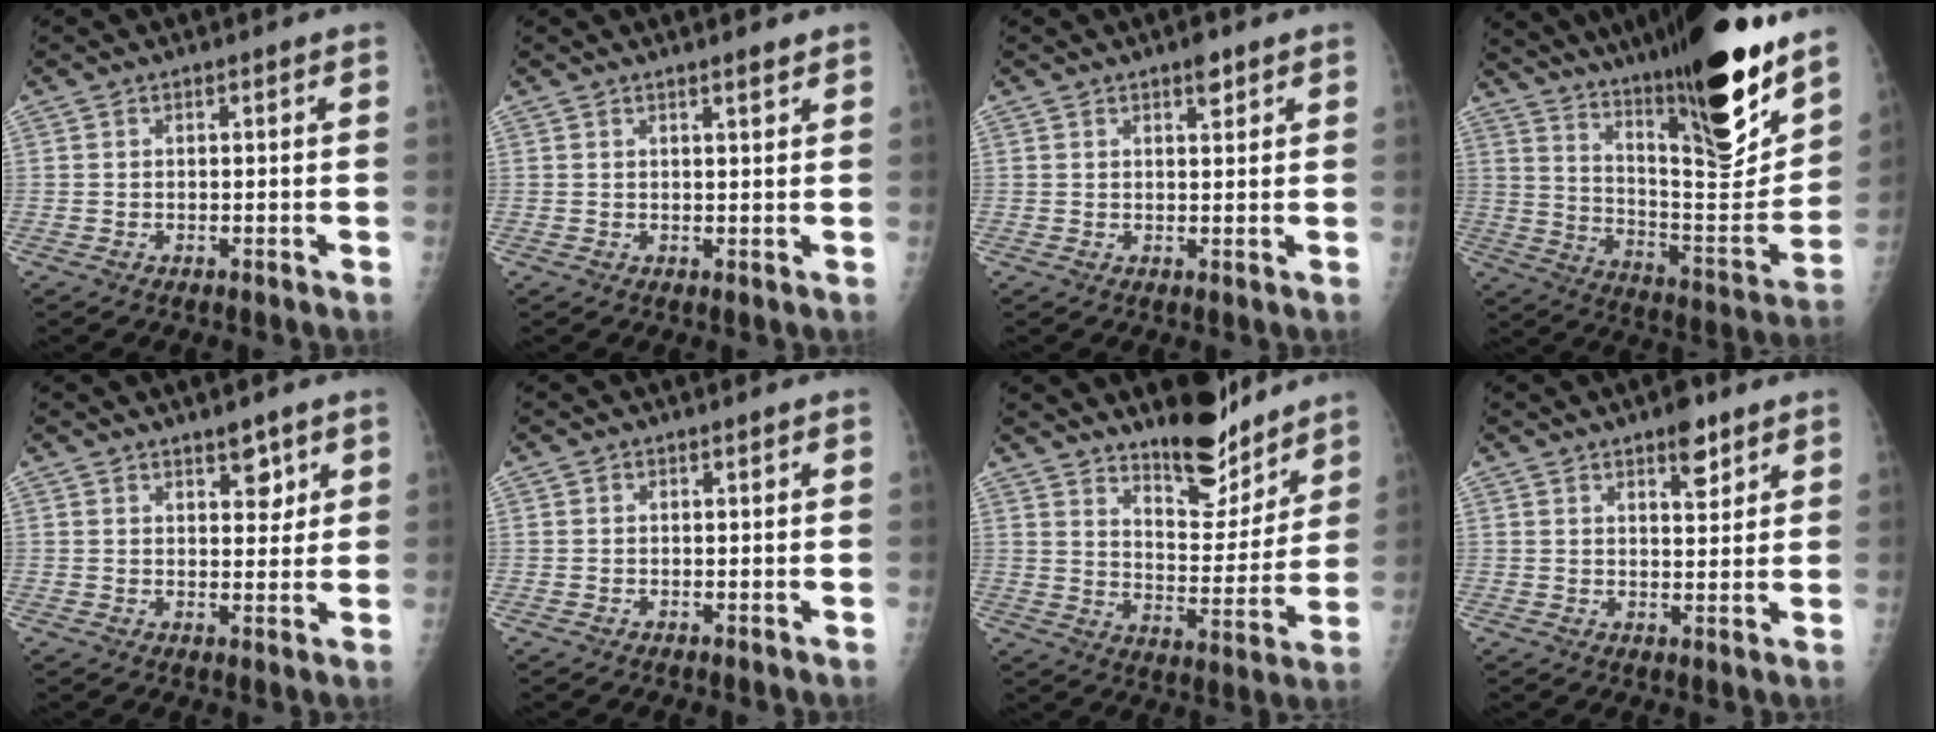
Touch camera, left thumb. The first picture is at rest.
{"total": 1.8, "force": [1.4, 0.2, 1.1], "torque": [-0.015, -0.009, 0.021]}
{"total": 2.5, "force": [1.7, 0.9, 1.6], "torque": [-0.017, -0.009, 0.024]}
{"total": 30.6, "force": [20.8, 6.5, 21.5], "torque": [-0.306, -0.088, 0.329]}
{"total": 4.2, "force": [2.6, 2.0, 2.7], "torque": [-0.016, -0.014, 0.036]}
{"total": 0.0}
{"total": 13.4, "force": [11.2, 4.6, 5.7], "torque": [-0.044, -0.096, 0.179]}
{"total": 5.0, "force": [3.3, 2.1, 3.2], "torque": [-0.031, -0.019, 0.046]}